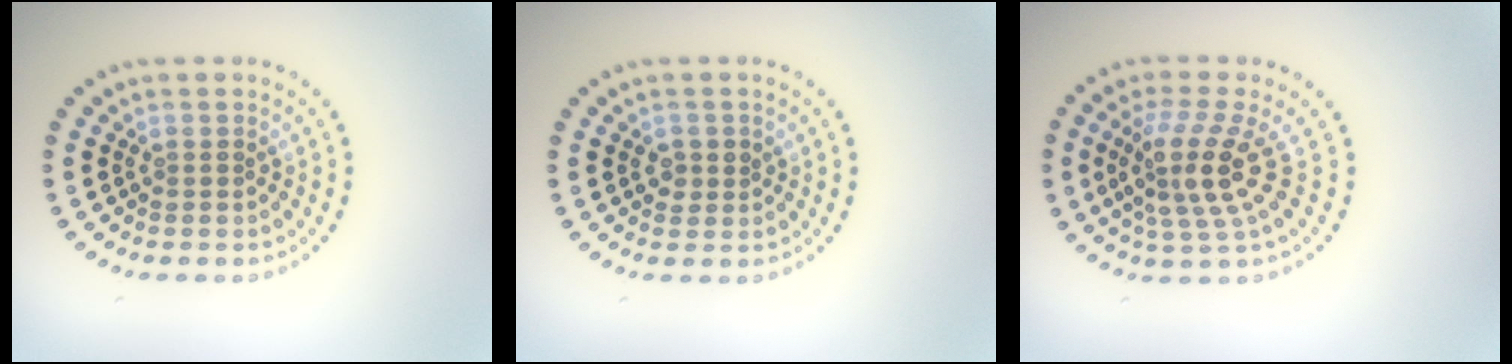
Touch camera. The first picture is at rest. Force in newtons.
{"total": 1.4, "press": 1.4, "slide": 0.2}
{"total": 4.4, "press": 3.3, "slide": 3.0}